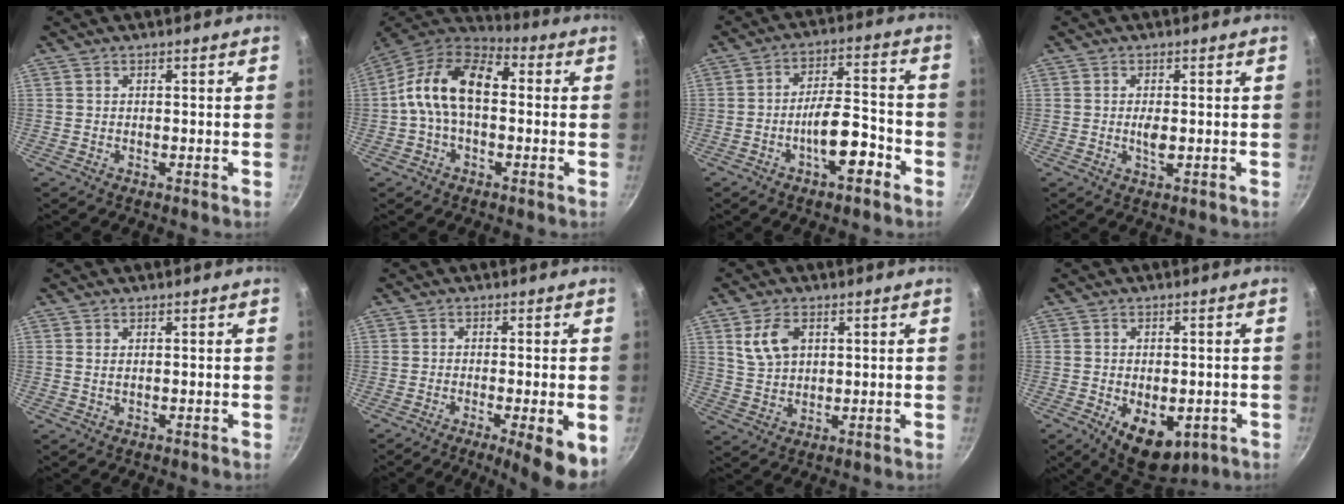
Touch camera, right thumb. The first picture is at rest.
{"total": 14.6, "force": [0.6, 8.9, 11.5], "torque": [-0.183, 0.038, -0.014]}
{"total": 9.8, "force": [-4.5, 3.8, 7.9], "torque": [-0.108, 0.045, -0.073]}
{"total": 2.5, "force": [-0.1, 1.1, 2.2], "torque": [-0.041, -0.003, -0.001]}
{"total": 0.9, "force": [0.3, 0.4, 0.7], "torque": [-0.013, 0.000, 0.006]}
{"total": 8.7, "force": [-3.2, 1.8, 7.9], "torque": [-0.108, 0.002, -0.045]}
{"total": 7.1, "force": [2.5, 4.6, 4.7], "torque": [-0.080, -0.006, 0.052]}
{"total": 10.2, "force": [-3.2, 6.0, 7.6], "torque": [-0.074, 0.000, -0.030]}